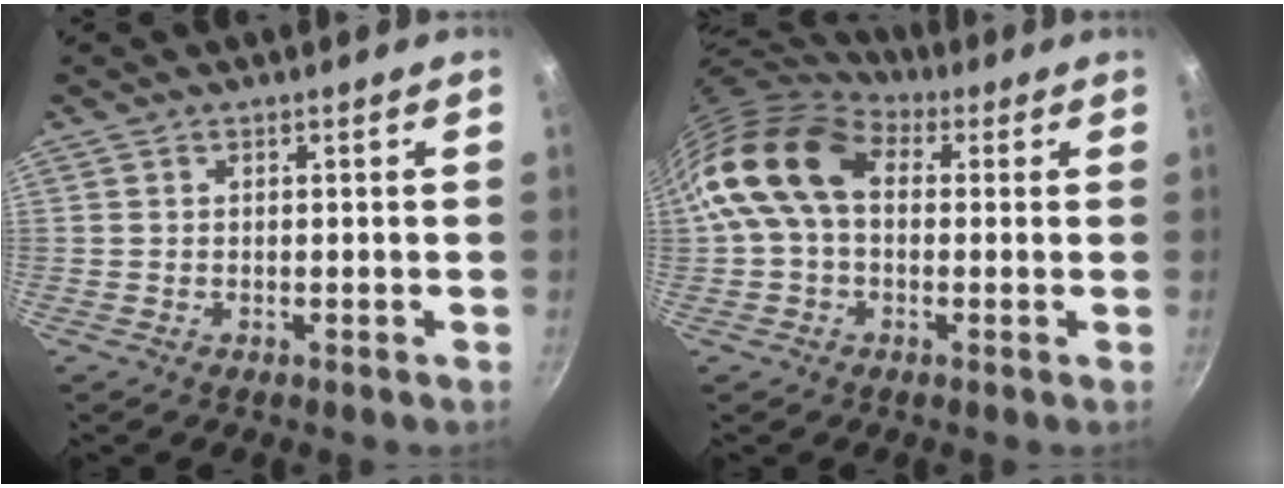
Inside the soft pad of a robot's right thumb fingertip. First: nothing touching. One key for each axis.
{"total": 14.0, "fx": 2.3, "fy": 9.6, "fz": 9.9, "tx": -0.159, "ty": 0.017, "tz": 0.022}